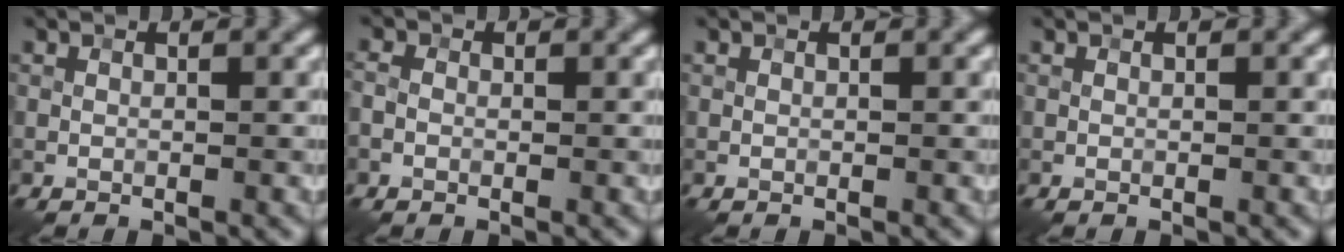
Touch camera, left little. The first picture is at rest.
{"total": 1.1, "force": [-0.4, 0.8, 0.6], "torque": [-0.012, 0.003, -0.013]}
{"total": 0.0}
{"total": 0.0}